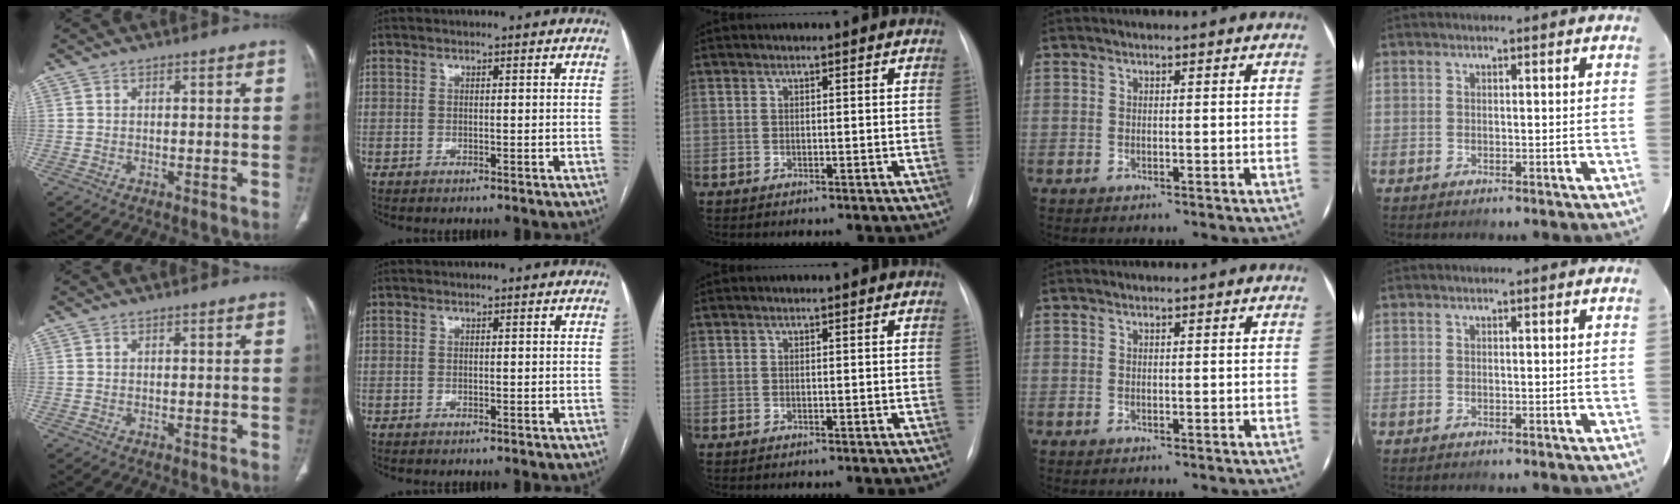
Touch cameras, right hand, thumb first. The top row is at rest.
{}